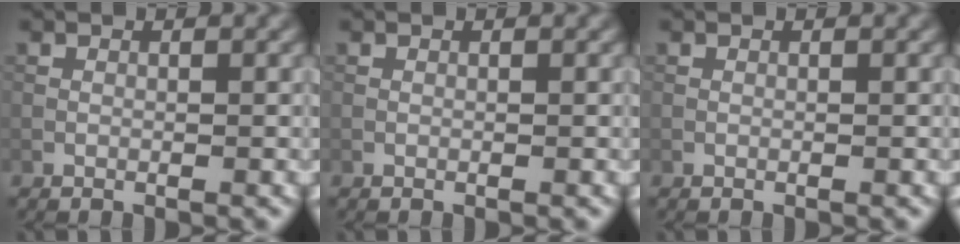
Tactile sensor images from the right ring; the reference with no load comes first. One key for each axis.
{"total": 0.0}
{"total": 0.0}